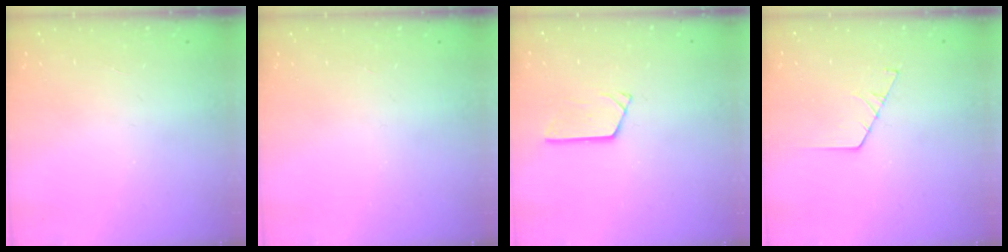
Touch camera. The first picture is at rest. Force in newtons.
{"total": 0.0}
{"total": 3.5, "press": 3.5, "slide": 0.4}
{"total": 2.2, "press": 2.2, "slide": 0.0}